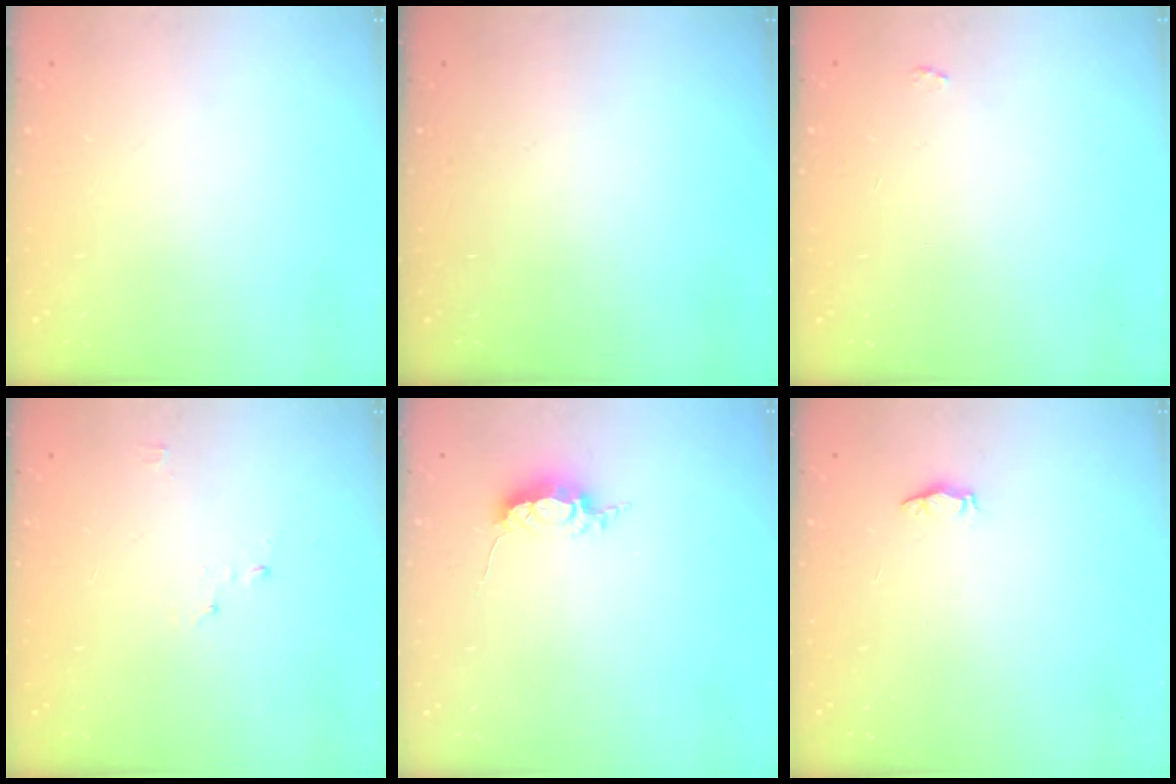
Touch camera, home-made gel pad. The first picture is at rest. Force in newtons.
{"total": 0.0}
{"total": 2.2, "press": 2.1, "slide": 0.3}
{"total": 2.5, "press": 2.5, "slide": 0.3}
{"total": 5.5, "press": 5.5, "slide": 0.3}
{"total": 2.5, "press": 2.5, "slide": 0.3}